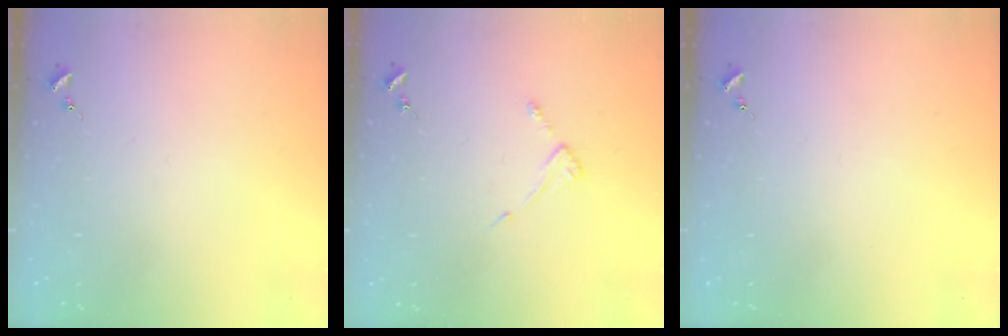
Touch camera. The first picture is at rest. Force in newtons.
{"total": 3.6, "press": 3.6, "slide": 0.4}
{"total": 0.0}